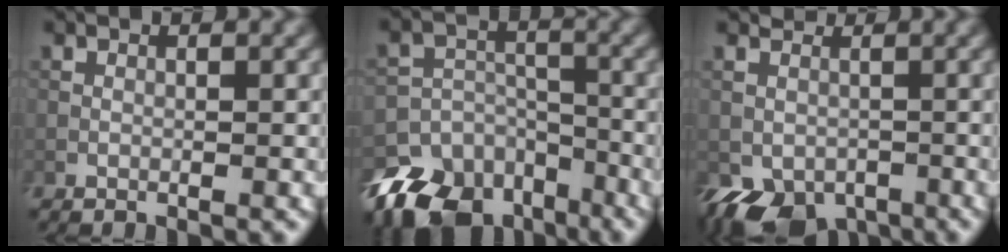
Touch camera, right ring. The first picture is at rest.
{"total": 12.5, "force": [-8.7, 8.1, 3.8], "torque": [-0.083, -0.017, -0.145]}
{"total": 5.8, "force": [-2.1, 4.8, 2.5], "torque": [-0.045, -0.016, -0.030]}